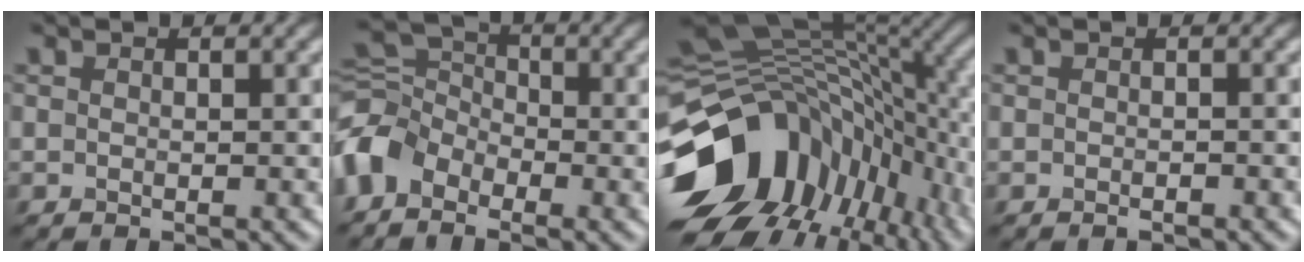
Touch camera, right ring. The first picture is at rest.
{"total": 5.4, "force": [-2.9, 3.6, 2.8], "torque": [-0.060, 0.010, -0.080]}
{"total": 14.7, "force": [-5.2, 10.6, 8.7], "torque": [-0.177, 0.002, -0.094]}
{"total": 0.6, "force": [-0.5, 0.1, 0.4], "torque": [-0.005, -0.001, -0.007]}